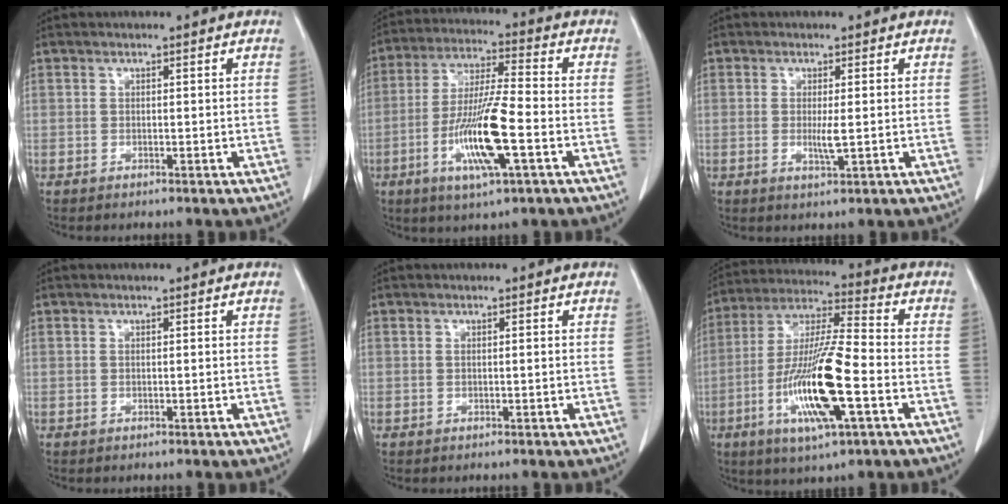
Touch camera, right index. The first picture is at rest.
{"total": 13.3, "force": [-4.2, 1.1, 12.5], "torque": [-0.246, -0.012, -0.078]}
{"total": 2.7, "force": [-0.2, 0.1, 2.6], "torque": [-0.052, -0.006, -0.002]}
{"total": 0.0}
{"total": 0.6, "force": [0.0, 0.1, 0.6], "torque": [-0.014, 0.000, 0.002]}
{"total": 17.8, "force": [-5.3, 1.7, 16.9], "torque": [-0.342, -0.017, -0.096]}